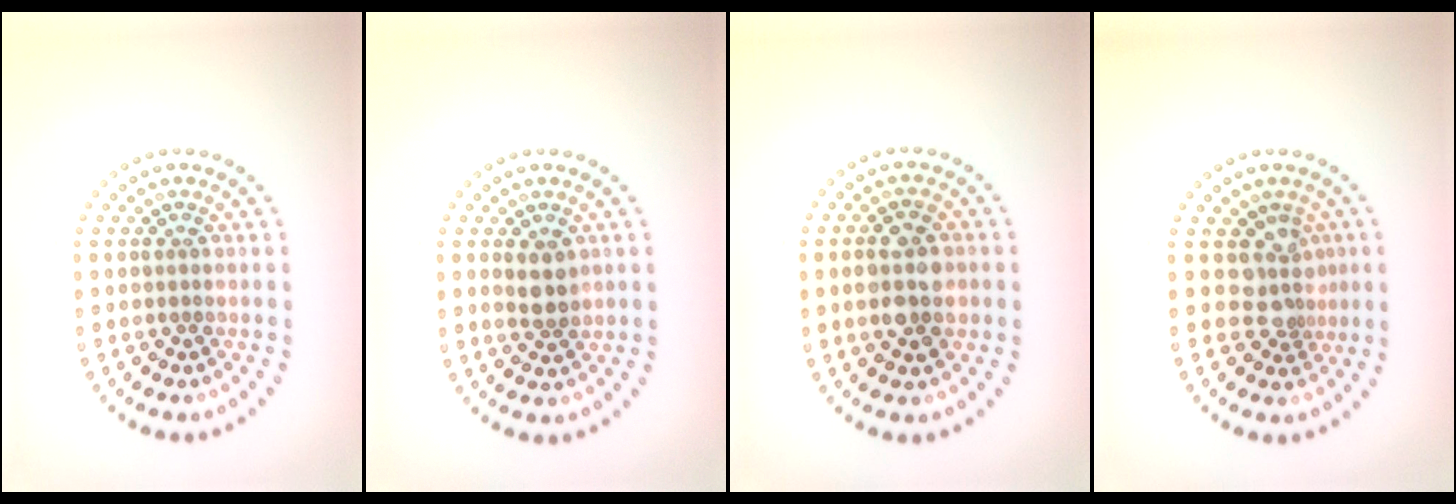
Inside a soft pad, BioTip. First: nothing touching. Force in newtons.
{"total": 2.1, "press": 2.0, "slide": 0.6}
{"total": 3.6, "press": 3.6, "slide": 0.1}
{"total": 2.6, "press": 1.9, "slide": 1.8}